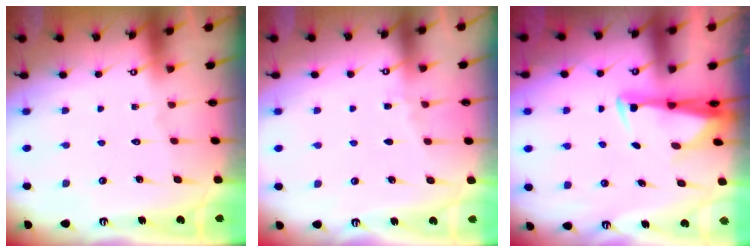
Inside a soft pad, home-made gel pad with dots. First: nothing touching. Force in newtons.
{"total": 4.5, "press": 4.5, "slide": 0.6}
{"total": 2.8, "press": 2.7, "slide": 0.9}